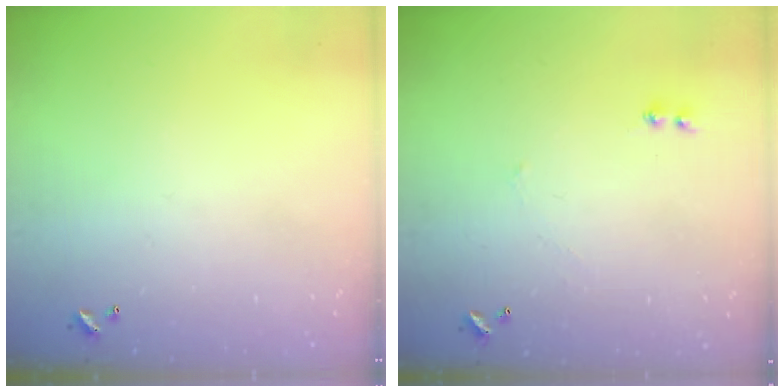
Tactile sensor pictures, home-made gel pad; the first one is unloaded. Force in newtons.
{"total": 2.9, "press": 2.9, "slide": 0.4}